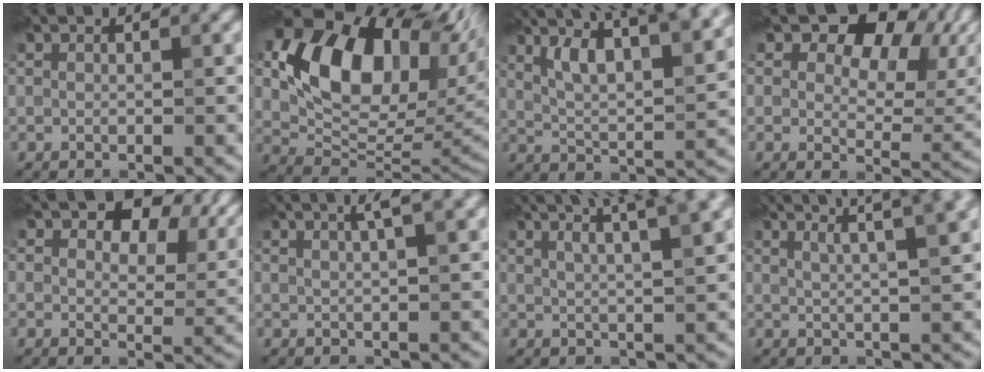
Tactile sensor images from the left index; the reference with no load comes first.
{"total": 13.0, "force": [4.0, 8.3, 9.2], "torque": [-0.169, 0.006, 0.091]}
{"total": 9.6, "force": [5.2, 3.3, 7.4], "torque": [-0.118, 0.025, 0.074]}
{"total": 10.7, "force": [5.3, 6.2, 7.0], "torque": [-0.085, 0.004, 0.088]}
{"total": 8.7, "force": [4.9, 4.5, 5.6], "torque": [-0.090, 0.008, 0.096]}
{"total": 2.4, "force": [1.3, 0.1, 2.0], "torque": [-0.022, 0.013, 0.025]}
{"total": 7.3, "force": [4.3, 1.8, 5.6], "torque": [-0.067, 0.038, 0.042]}
{"total": 5.8, "force": [3.3, 1.7, 4.5], "torque": [-0.057, 0.036, 0.033]}